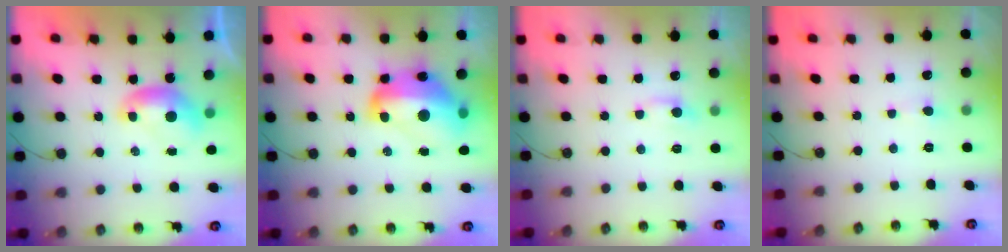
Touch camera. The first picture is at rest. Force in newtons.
{"total": 14.1, "press": 14.0, "slide": 1.9}
{"total": 1.2, "press": 0.9, "slide": 0.7}
{"total": 0.7, "press": 0.4, "slide": 0.5}